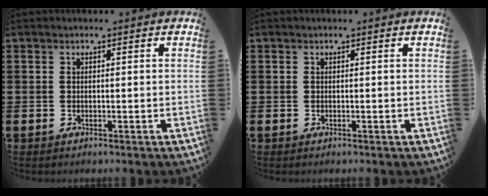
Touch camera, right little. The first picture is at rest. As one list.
[{"total": 0.0}]